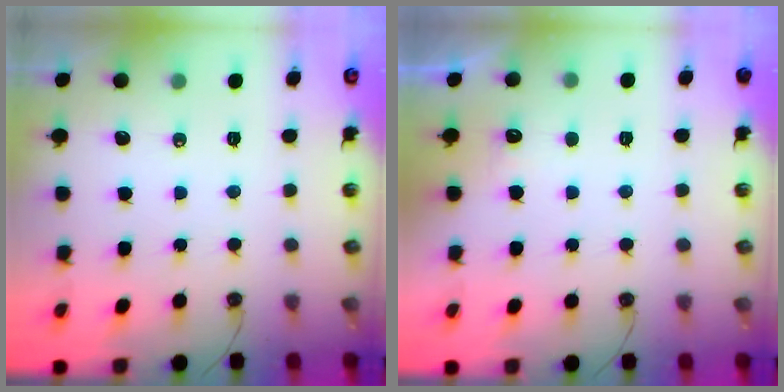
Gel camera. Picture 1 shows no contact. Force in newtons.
{"total": 5.2, "press": 5.0, "slide": 1.2}